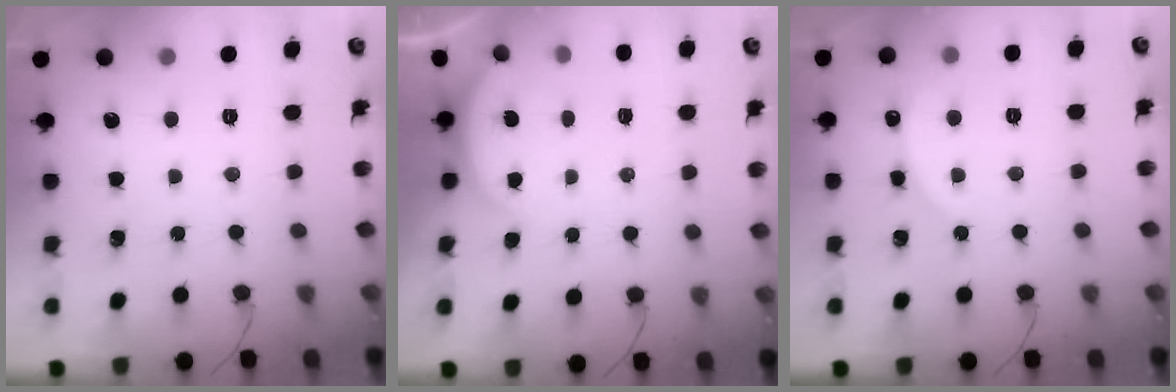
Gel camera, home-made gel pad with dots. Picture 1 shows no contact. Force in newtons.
{"total": 2.4, "press": 2.4, "slide": 0.6}
{"total": 2.5, "press": 2.5, "slide": 0.3}